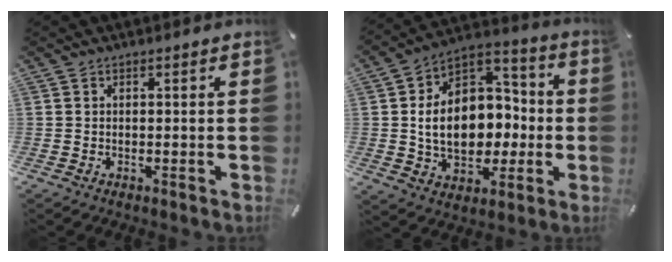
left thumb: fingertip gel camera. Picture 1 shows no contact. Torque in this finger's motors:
{"motor_torque": [0.37, 1.25, 2.00, -0.50, 0.48]}